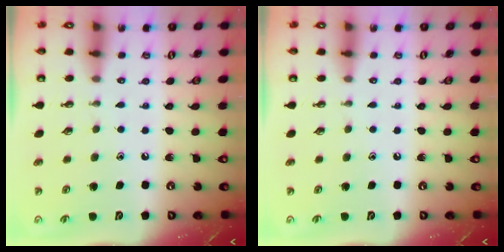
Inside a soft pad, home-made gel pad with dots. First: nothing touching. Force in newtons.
{"total": 0.0}